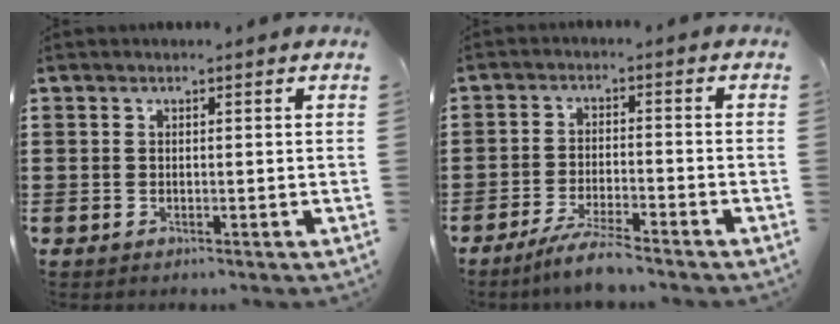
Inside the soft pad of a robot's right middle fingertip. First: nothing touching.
{"total": 4.7, "force": [-4.1, 0.0, 2.3], "torque": [-0.051, -0.009, -0.079]}